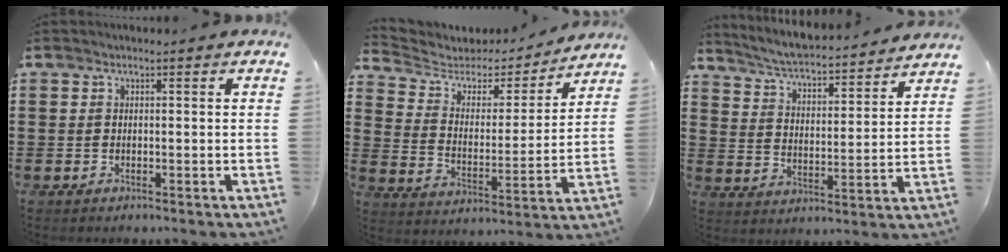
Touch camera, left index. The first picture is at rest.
{"total": 4.3, "force": [3.5, 2.4, 0.5], "torque": [-0.041, -0.024, 0.054]}
{"total": 5.0, "force": [4.8, -0.3, 1.2], "torque": [-0.047, -0.041, 0.077]}